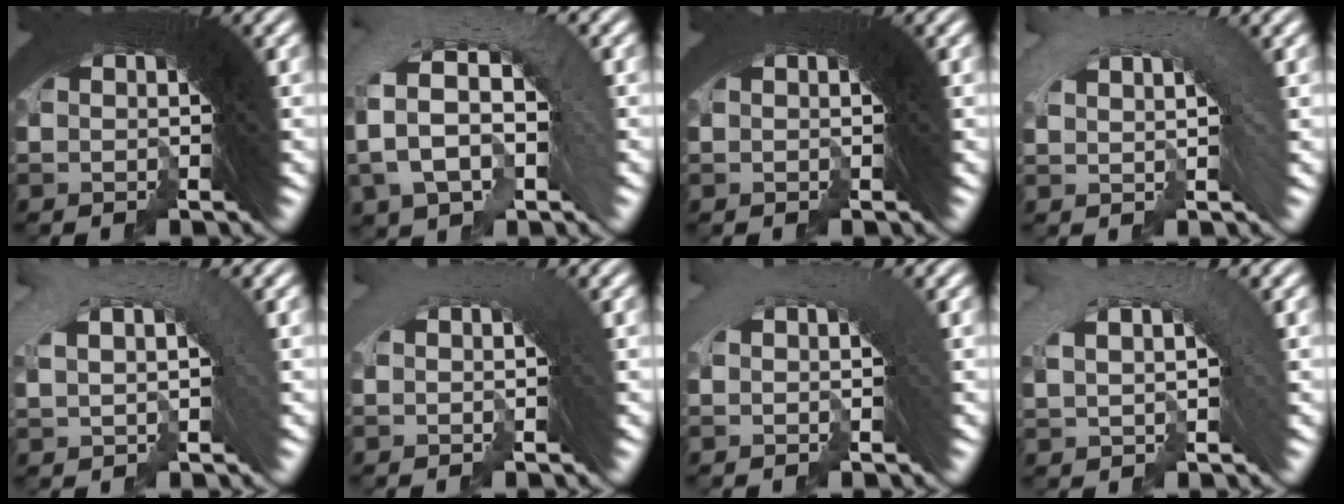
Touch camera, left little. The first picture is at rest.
{"total": 5.3, "force": [-3.1, 4.1, 1.0], "torque": [-0.030, 0.011, -0.062]}
{"total": 1.1, "force": [-0.6, -0.4, -0.7], "torque": [0.007, -0.005, -0.006]}
{"total": 2.8, "force": [-2.3, 1.6, -0.3], "torque": [0.001, -0.002, -0.037]}
{"total": 3.5, "force": [-2.4, 2.6, 0.4], "torque": [-0.008, 0.008, -0.042]}
{"total": 3.4, "force": [-2.8, 0.3, -2.0], "torque": [0.028, -0.003, -0.044]}
{"total": 3.2, "force": [-2.6, 0.6, -1.7], "torque": [0.027, -0.002, -0.042]}
{"total": 3.8, "force": [-2.4, 2.9, 0.5], "torque": [-0.014, 0.006, -0.042]}